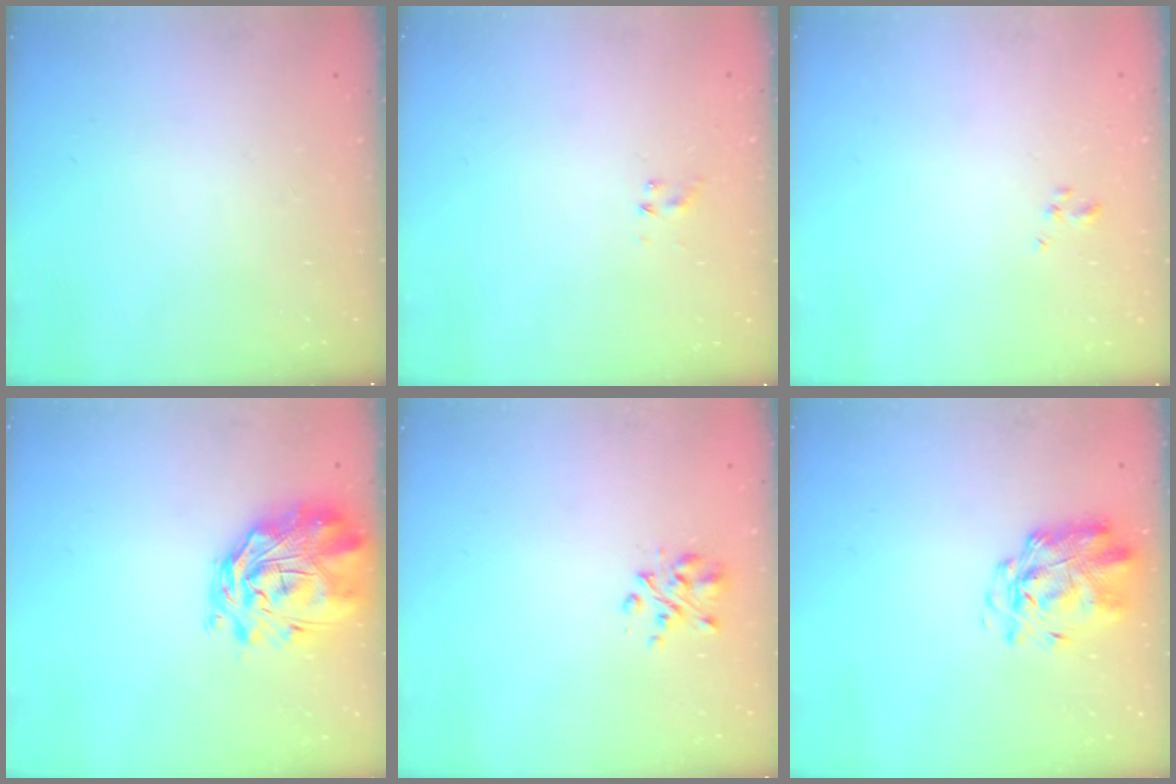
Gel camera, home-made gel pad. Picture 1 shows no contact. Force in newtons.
{"total": 1.0, "press": 0.9, "slide": 0.4}
{"total": 0.9, "press": 0.8, "slide": 0.3}
{"total": 3.5, "press": 3.1, "slide": 1.5}
{"total": 3.4, "press": 3.3, "slide": 0.9}
{"total": 2.9, "press": 2.8, "slide": 0.7}